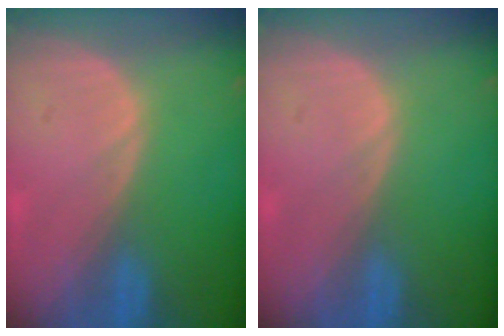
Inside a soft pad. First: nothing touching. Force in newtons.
{"total": 0.0}